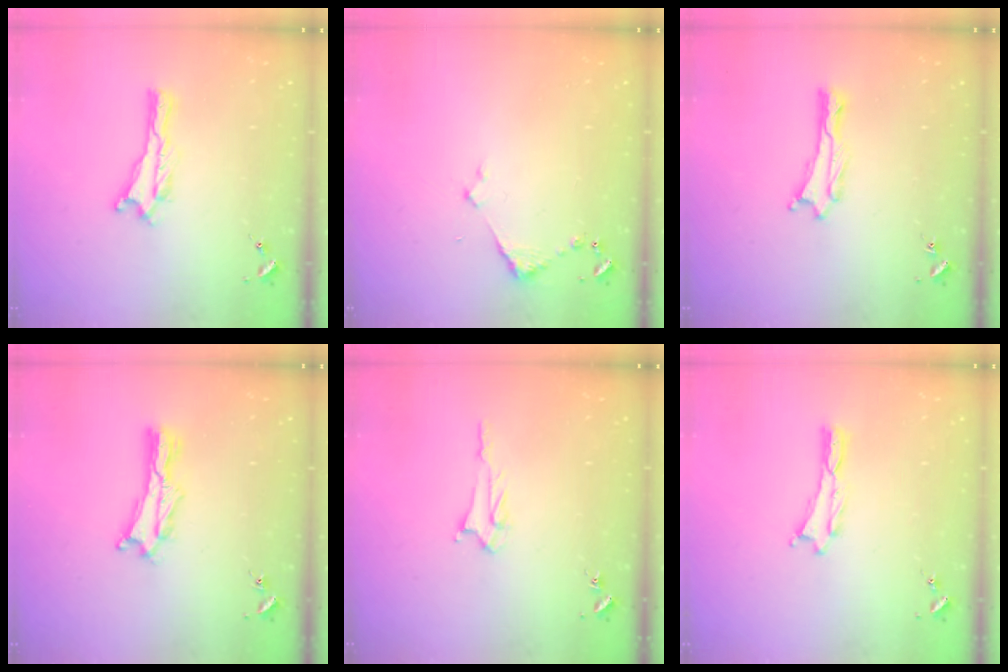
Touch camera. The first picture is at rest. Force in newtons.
{"total": 2.9, "press": 2.9, "slide": 0.3}
{"total": 0.6, "press": 0.6, "slide": 0.1}
{"total": 2.1, "press": 2.1, "slide": 0.3}
{"total": 3.0, "press": 3.0, "slide": 0.3}
{"total": 0.0}